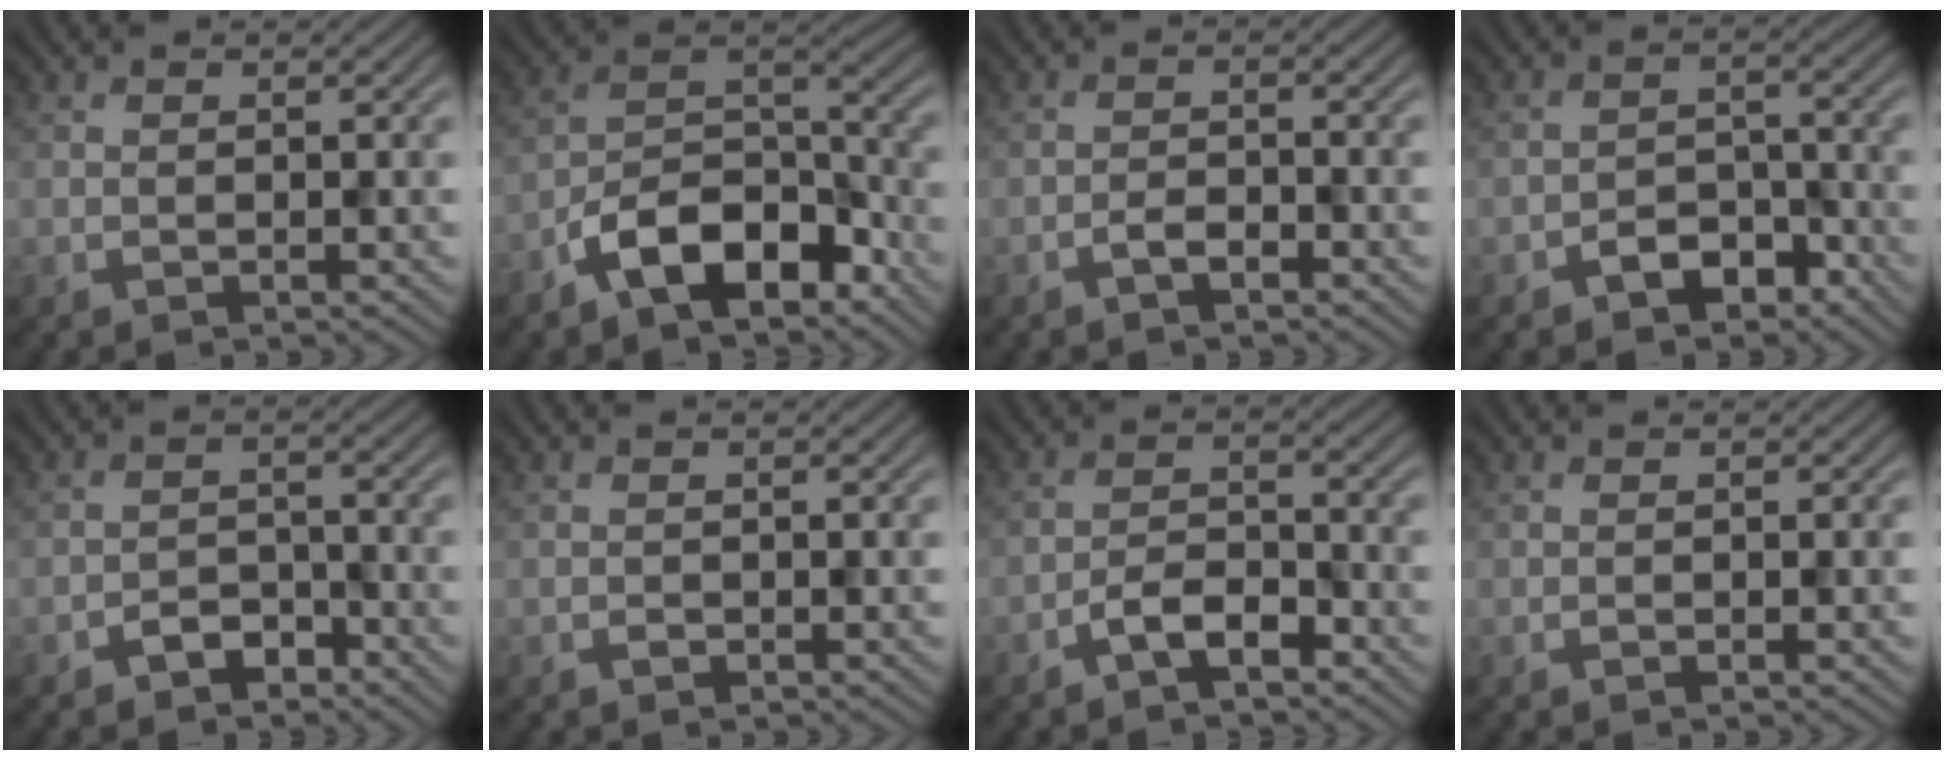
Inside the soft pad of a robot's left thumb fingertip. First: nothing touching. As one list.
[{"total": 10.0, "force": [-6.3, 4.8, 6.1], "torque": [-0.098, 0.007, -0.135]}, {"total": 2.1, "force": [-1.4, 0.8, 1.3], "torque": [-0.023, 0.004, -0.029]}, {"total": 4.6, "force": [-3.1, 2.6, 2.2], "torque": [-0.035, 0.006, -0.056]}, {"total": 3.1, "force": [-2.3, 1.7, 1.2], "torque": [-0.018, 0.006, -0.049]}, {"total": 0.5, "force": [-0.3, 0.4, 0.2], "torque": [-0.001, -0.002, -0.006]}, {"total": 4.2, "force": [-2.8, 1.6, 2.6], "torque": [-0.045, 0.009, -0.062]}, {"total": 0.0}]